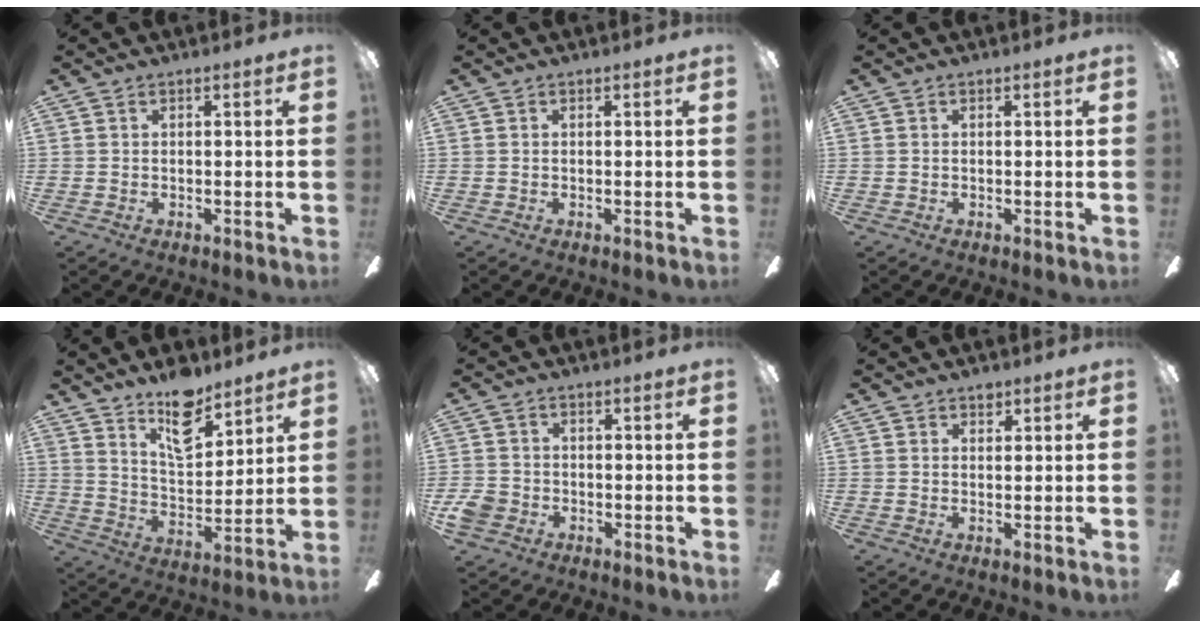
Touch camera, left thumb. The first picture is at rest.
{"total": 0.0}
{"total": 0.0}
{"total": 13.4, "force": [10.1, 5.5, 6.9], "torque": [-0.105, -0.060, 0.178]}
{"total": 4.4, "force": [-1.8, 3.6, 1.7], "torque": [-0.047, 0.008, -0.037]}
{"total": 1.9, "force": [1.5, 1.1, 0.6], "torque": [0.003, -0.005, 0.024]}